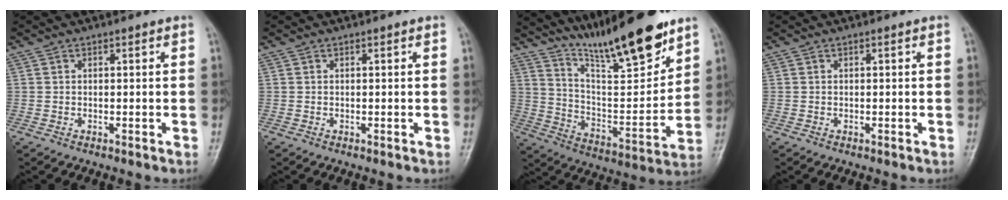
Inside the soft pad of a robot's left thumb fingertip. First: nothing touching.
{"total": 0.0}
{"total": 20.3, "force": [15.6, 3.7, 12.4], "torque": [-0.161, -0.091, 0.271]}
{"total": 0.0}